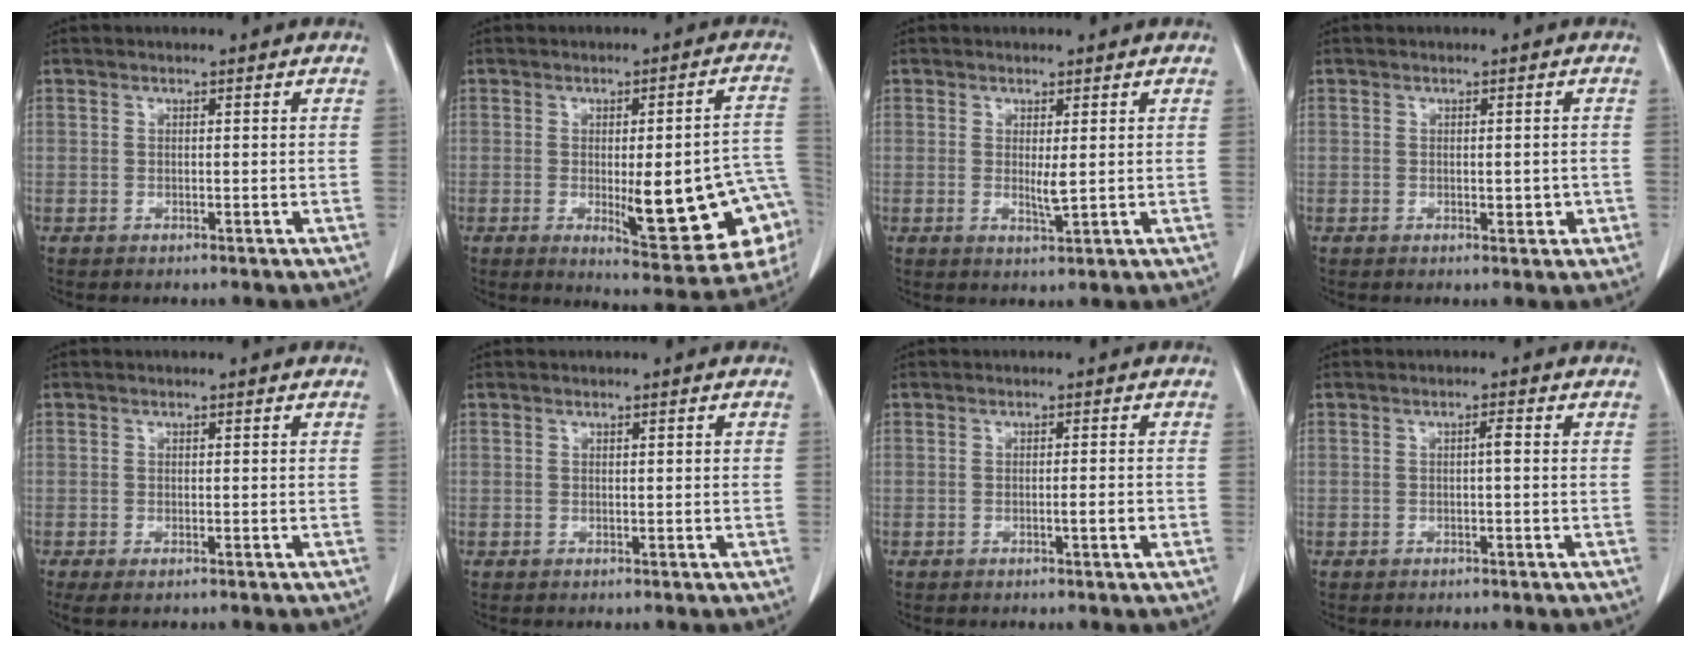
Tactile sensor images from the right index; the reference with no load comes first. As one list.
[{"total": 17.8, "force": [-3.9, 4.0, 16.9], "torque": [-0.137, 0.017, -0.028]}, {"total": 2.1, "force": [0.3, 0.2, 2.1], "torque": [-0.039, -0.007, 0.009]}, {"total": 2.0, "force": [-0.4, 1.0, 1.7], "torque": [-0.019, 0.000, 0.000]}, {"total": 1.8, "force": [-0.7, 0.5, 1.6], "torque": [-0.028, -0.003, -0.004]}, {"total": 0.9, "force": [0.3, 0.2, 0.8], "torque": [-0.014, 0.004, 0.004]}, {"total": 1.9, "force": [-0.6, 0.0, 1.8], "torque": [-0.026, -0.001, -0.010]}, {"total": 1.1, "force": [0.0, 0.0, 1.1], "torque": [-0.020, 0.002, 0.001]}]